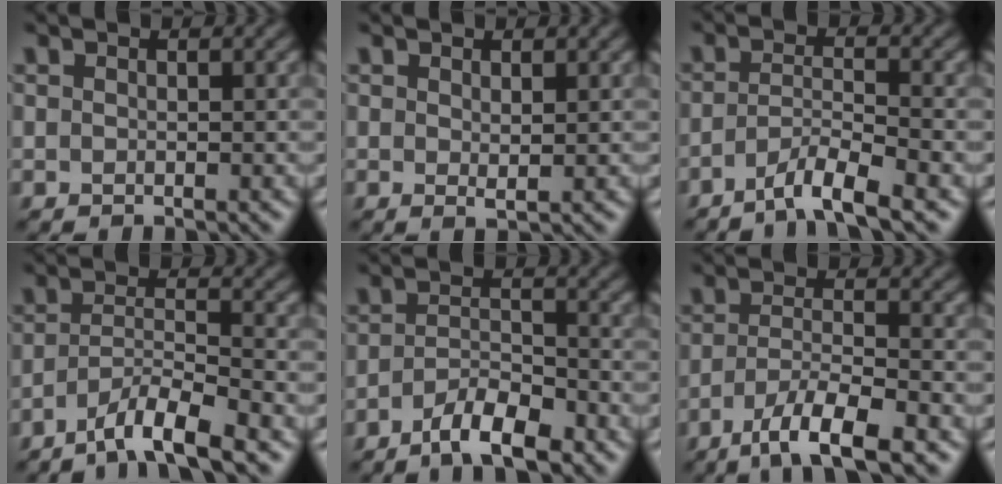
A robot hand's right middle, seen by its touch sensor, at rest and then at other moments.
{"total": 0.8, "force": [0.4, 0.1, 0.7], "torque": [-0.012, -0.004, 0.007]}
{"total": 4.3, "force": [-3.0, 0.6, 3.0], "torque": [-0.050, 0.001, -0.062]}
{"total": 5.7, "force": [-4.2, 0.9, 3.8], "torque": [-0.059, 0.002, -0.080]}
{"total": 4.6, "force": [-3.2, 1.3, 3.0], "torque": [-0.053, -0.002, -0.058]}
{"total": 6.6, "force": [-4.5, 1.5, 4.7], "torque": [-0.080, -0.003, -0.080]}